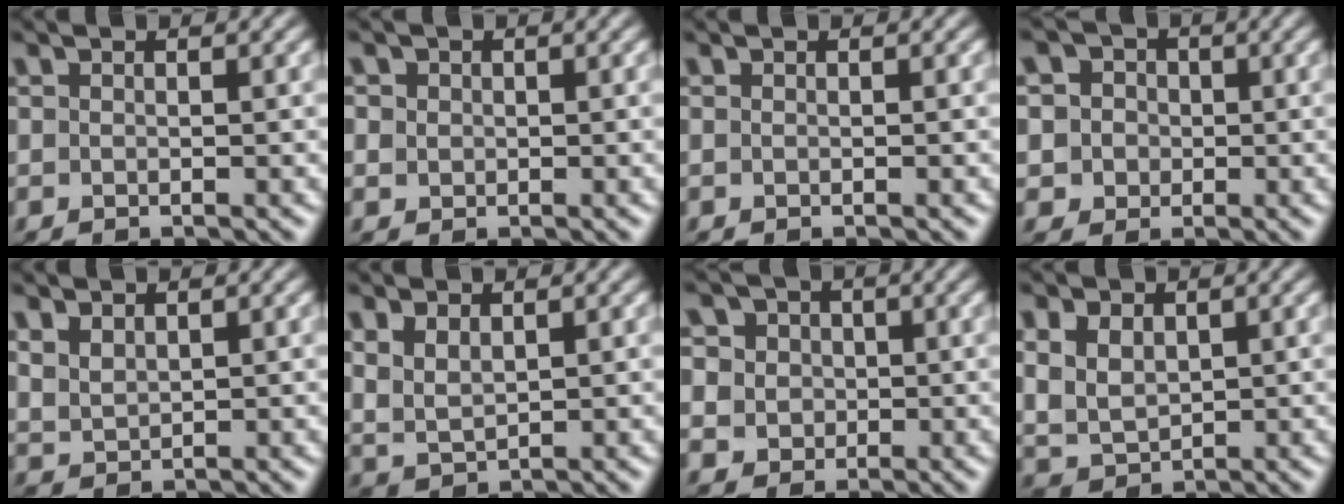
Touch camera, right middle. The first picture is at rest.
{"total": 1.5, "force": [0.7, 1.3, 0.2], "torque": [-0.006, 0.001, 0.013]}
{"total": 0.0}
{"total": 5.9, "force": [2.3, 5.0, 2.0], "torque": [-0.036, 0.024, 0.021]}
{"total": 1.9, "force": [1.4, 1.0, 0.6], "torque": [-0.020, 0.001, 0.036]}
{"total": 2.3, "force": [1.4, 1.4, 1.3], "torque": [-0.036, -0.002, 0.034]}
{"total": 7.3, "force": [3.0, 6.1, 2.6], "torque": [-0.058, 0.029, 0.030]}
{"total": 3.7, "force": [1.4, 2.7, 2.1], "torque": [-0.049, 0.004, 0.022]}